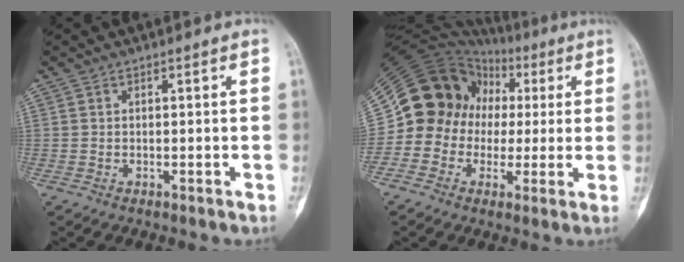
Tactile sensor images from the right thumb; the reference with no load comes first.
{"total": 15.1, "force": [0.9, 14.2, 5.1], "torque": [-0.066, 0.062, 0.019]}